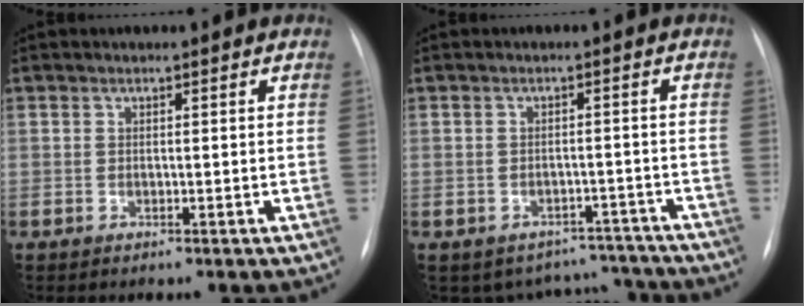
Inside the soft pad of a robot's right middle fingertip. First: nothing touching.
{"total": 7.8, "force": [-6.9, 3.6, -0.1], "torque": [0.019, 0.034, -0.080]}